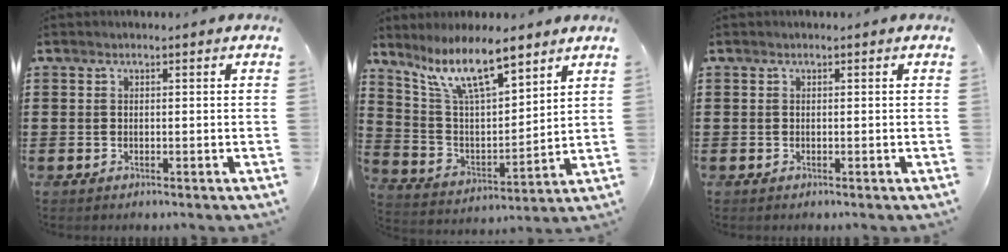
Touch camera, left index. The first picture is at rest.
{"total": 11.3, "force": [8.5, 2.7, 6.9], "torque": [-0.158, -0.026, 0.154]}
{"total": 0.0}